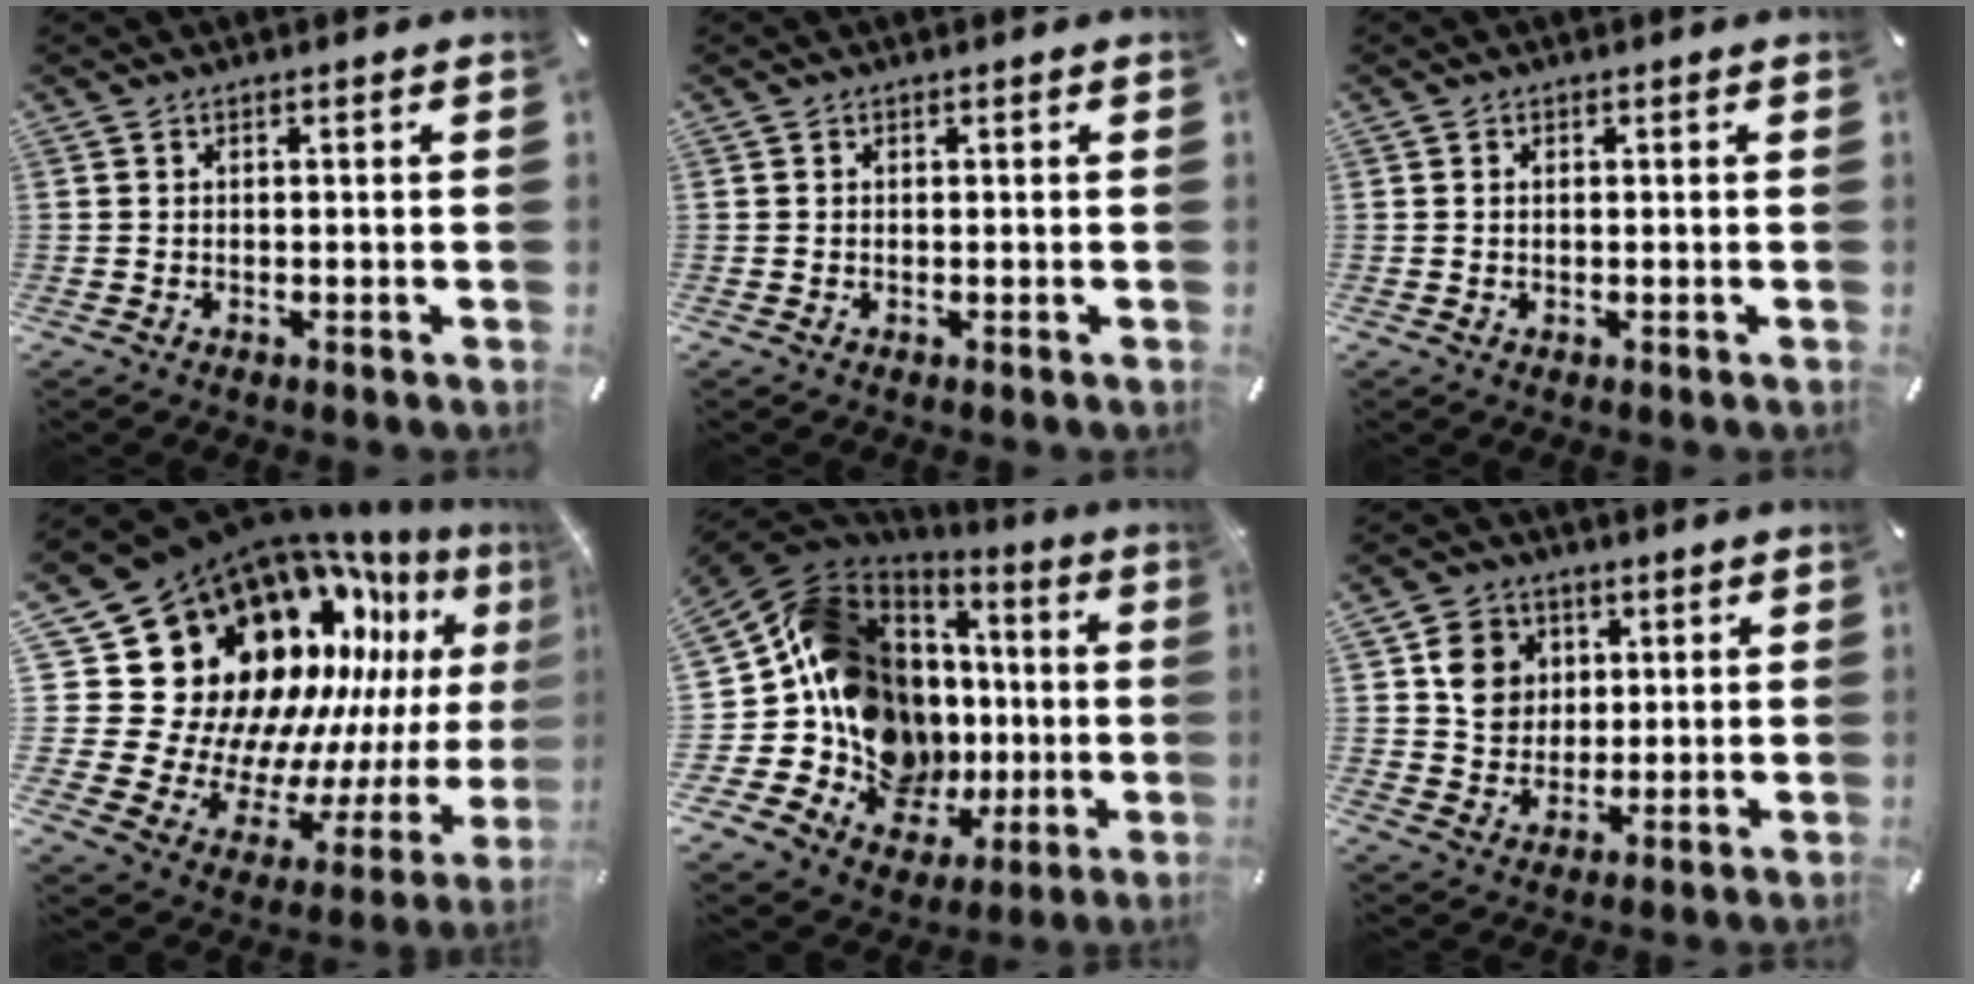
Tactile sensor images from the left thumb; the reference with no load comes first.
{"total": 0.0}
{"total": 0.6, "force": [0.1, 0.3, 0.5], "torque": [-0.010, 0.001, 0.001]}
{"total": 27.4, "force": [10.9, 20.0, 15.3], "torque": [-0.241, -0.169, 0.260]}
{"total": 17.1, "force": [-0.4, 14.2, 9.6], "torque": [-0.199, -0.043, 0.020]}
{"total": 8.8, "force": [2.6, 8.0, 2.9], "torque": [-0.038, 0.003, 0.049]}